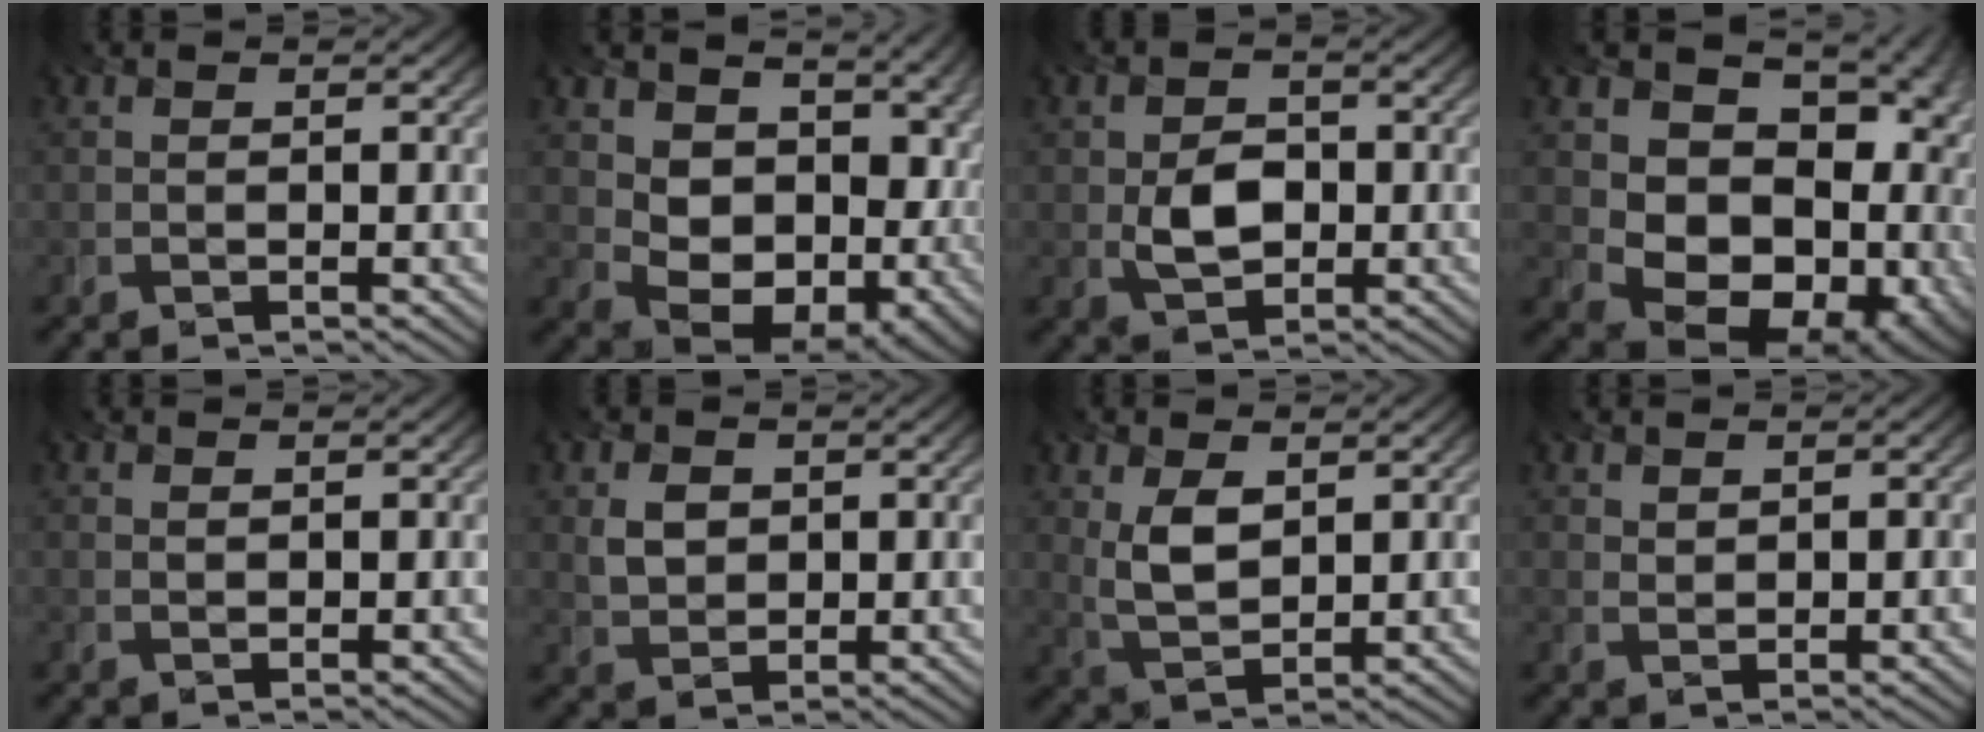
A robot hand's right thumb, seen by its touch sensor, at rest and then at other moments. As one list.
[{"total": 15.3, "force": [1.4, 10.4, 11.2], "torque": [-0.173, -0.022, 0.066]}, {"total": 4.7, "force": [-0.5, 3.3, 3.3], "torque": [-0.063, -0.002, -0.009]}, {"total": 18.7, "force": [0.9, 15.2, 10.8], "torque": [-0.176, -0.024, 0.046]}, {"total": 0.8, "force": [0.7, 0.3, 0.4], "torque": [-0.012, 0.001, 0.016]}, {"total": 3.8, "force": [1.2, 2.8, 2.2], "torque": [-0.058, 0.002, 0.024]}, {"total": 5.4, "force": [1.7, 3.0, 4.1], "torque": [-0.101, -0.003, 0.041]}, {"total": 1.2, "force": [1.0, 0.6, 0.5], "torque": [-0.014, 0.001, 0.024]}]